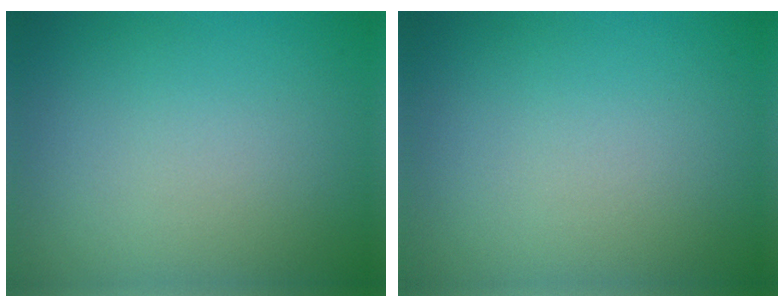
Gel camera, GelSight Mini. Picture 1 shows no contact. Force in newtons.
{"total": 0.0}